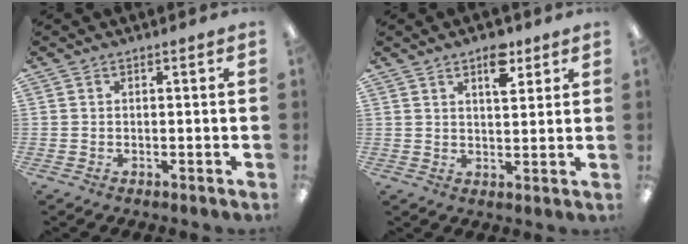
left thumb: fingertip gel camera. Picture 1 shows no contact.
{"total": 6.9, "force": [4.3, 3.1, 4.5], "torque": [-0.050, -0.021, 0.068]}